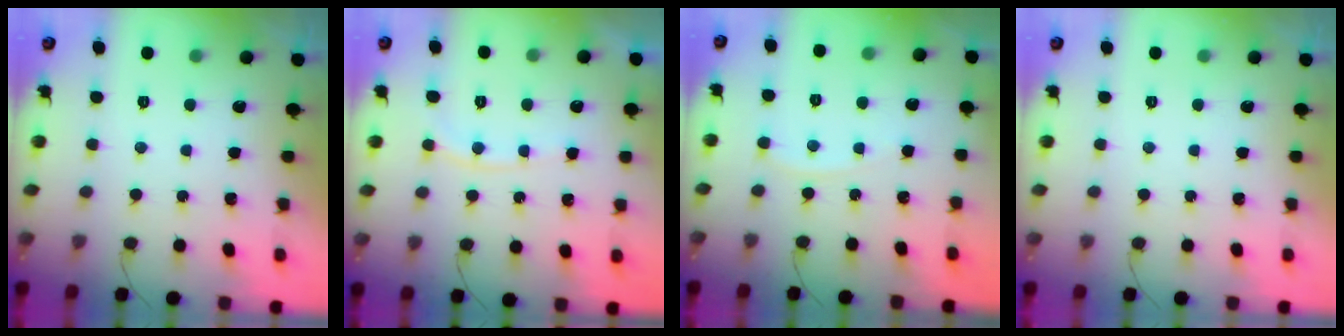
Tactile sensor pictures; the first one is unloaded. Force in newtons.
{"total": 7.7, "press": 7.6, "slide": 1.0}
{"total": 2.9, "press": 2.9, "slide": 0.3}
{"total": 0.0}